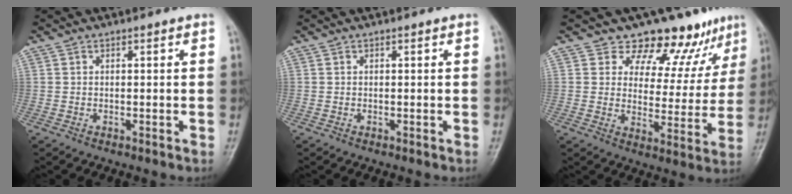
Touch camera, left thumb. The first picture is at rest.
{"total": 0.0}
{"total": 11.6, "force": [9.8, 5.6, 3.0], "torque": [0.010, -0.069, 0.121]}